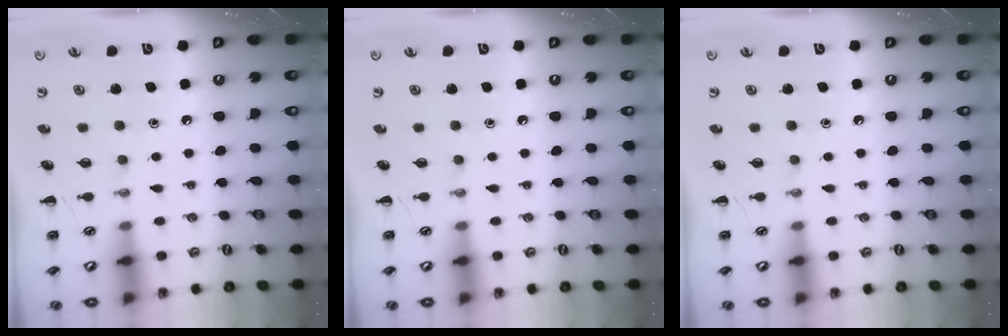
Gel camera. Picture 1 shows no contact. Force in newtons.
{"total": 0.0}
{"total": 0.0}